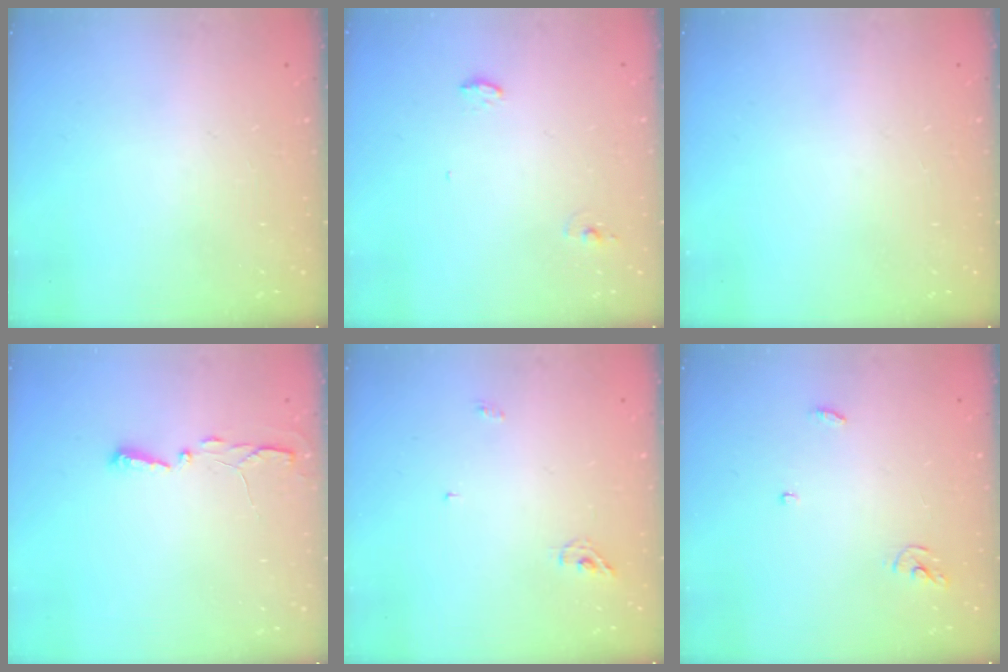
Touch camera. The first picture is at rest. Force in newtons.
{"total": 5.1, "press": 4.5, "slide": 2.4}
{"total": 0.0}
{"total": 3.5, "press": 3.5, "slide": 0.5}
{"total": 4.3, "press": 4.3, "slide": 0.1}
{"total": 3.8, "press": 3.8, "slide": 0.4}